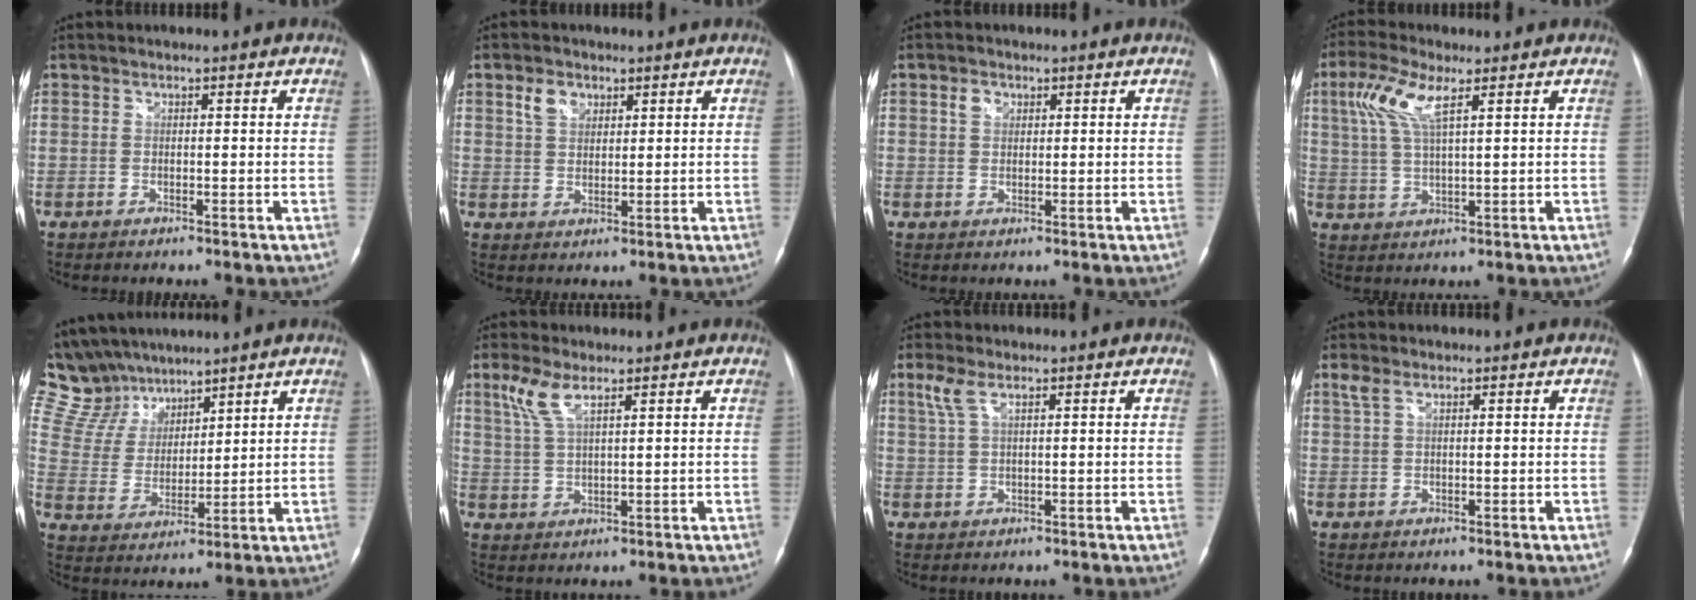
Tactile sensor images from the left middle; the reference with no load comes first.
{"total": 3.5, "force": [1.9, 2.6, 1.6], "torque": [-0.035, 0.009, 0.040]}
{"total": 2.0, "force": [0.9, 1.6, 0.8], "torque": [-0.016, 0.006, 0.015]}
{"total": 7.1, "force": [3.2, 1.4, 6.2], "torque": [-0.146, 0.014, 0.065]}
{"total": 12.0, "force": [10.4, 5.2, 2.7], "torque": [-0.066, 0.025, 0.210]}
{"total": 4.8, "force": [2.9, 1.1, 3.7], "torque": [-0.093, 0.010, 0.065]}
{"total": 2.9, "force": [1.6, 0.7, 2.3], "torque": [-0.065, 0.016, 0.039]}
{"total": 1.8, "force": [1.1, 0.6, 1.3], "torque": [-0.038, 0.019, 0.028]}